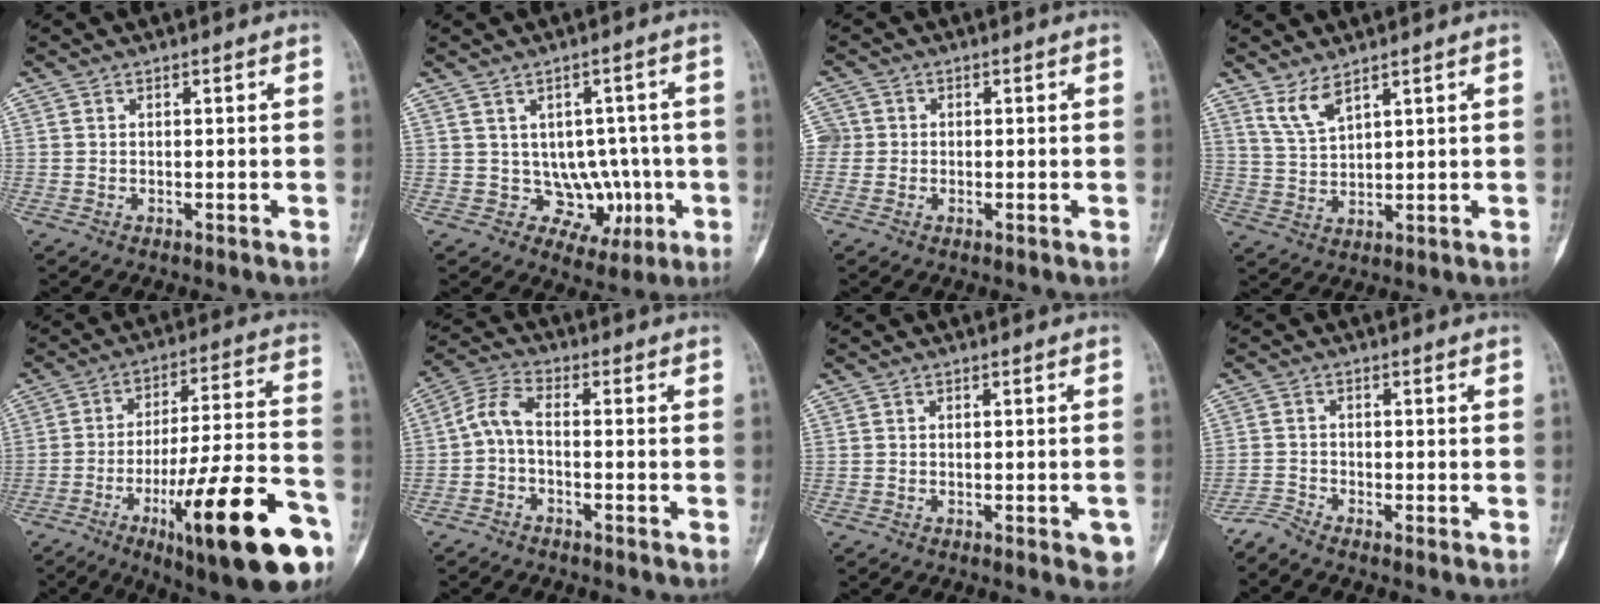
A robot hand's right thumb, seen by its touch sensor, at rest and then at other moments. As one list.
[{"total": 7.7, "force": [-0.6, 6.6, 3.8], "torque": [-0.005, 0.008, 0.008]}, {"total": 3.4, "force": [-0.1, 3.4, 0.7], "torque": [0.000, 0.009, -0.004]}, {"total": 4.7, "force": [3.5, 1.3, 2.9], "torque": [-0.058, -0.027, 0.080]}, {"total": 25.0, "force": [-11.5, 5.4, 21.6], "torque": [-0.302, 0.051, -0.170]}, {"total": 5.0, "force": [-1.5, 1.9, 4.4], "torque": [-0.100, 0.025, -0.039]}, {"total": 3.8, "force": [-1.7, 1.2, 3.2], "torque": [-0.028, 0.006, -0.018]}, {"total": 2.2, "force": [-2.2, -0.2, 0.1], "torque": [-0.007, -0.009, -0.054]}]